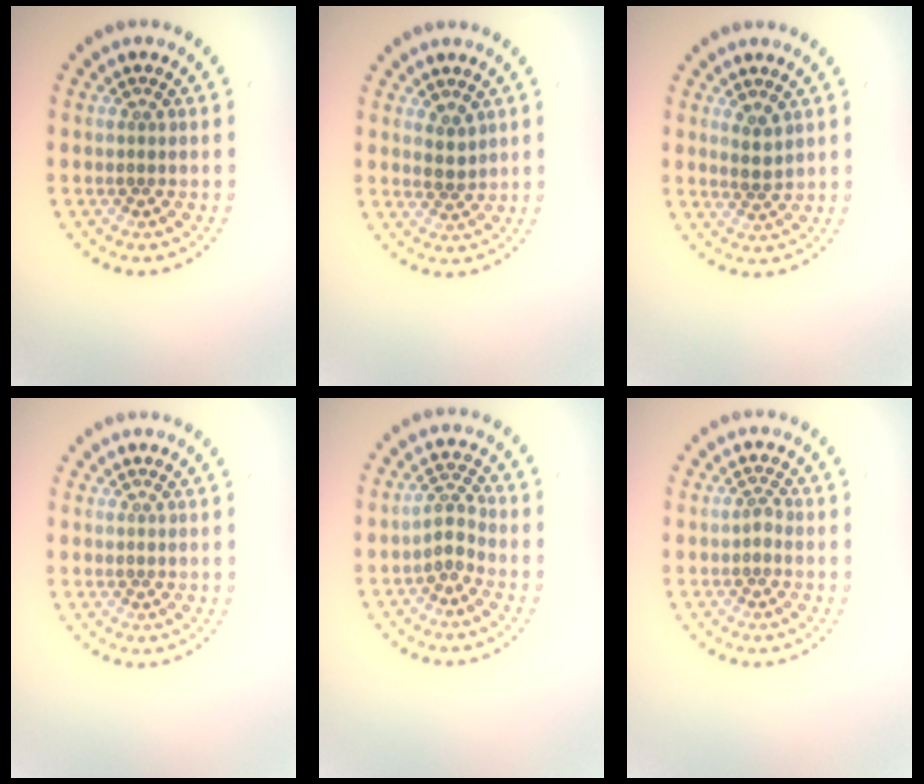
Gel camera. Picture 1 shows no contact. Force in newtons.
{"total": 1.7, "press": 1.5, "slide": 0.9}
{"total": 1.6, "press": 1.4, "slide": 0.9}
{"total": 0.0}
{"total": 2.1, "press": 1.7, "slide": 1.3}
{"total": 0.9, "press": 0.7, "slide": 0.7}